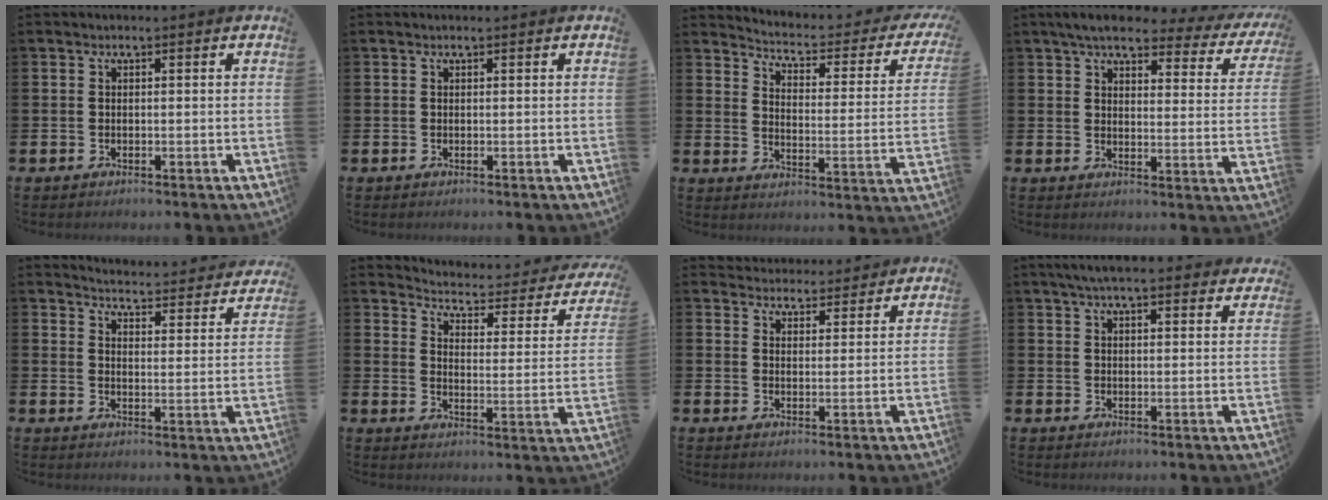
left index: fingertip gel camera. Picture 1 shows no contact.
{"total": 0.0}
{"total": 4.0, "force": [3.4, 1.3, 1.6], "torque": [-0.047, -0.031, 0.046]}
{"total": 5.4, "force": [4.6, 1.5, 2.5], "torque": [-0.056, -0.024, 0.073]}
{"total": 4.3, "force": [4.3, 0.1, 0.4], "torque": [-0.022, -0.040, 0.069]}
{"total": 3.7, "force": [3.3, 1.1, 1.1], "torque": [-0.039, -0.035, 0.045]}
{"total": 4.1, "force": [4.0, 0.8, -0.4], "torque": [-0.001, -0.027, 0.071]}
{"total": 5.0, "force": [4.6, 0.7, 1.8], "torque": [-0.041, -0.013, 0.083]}